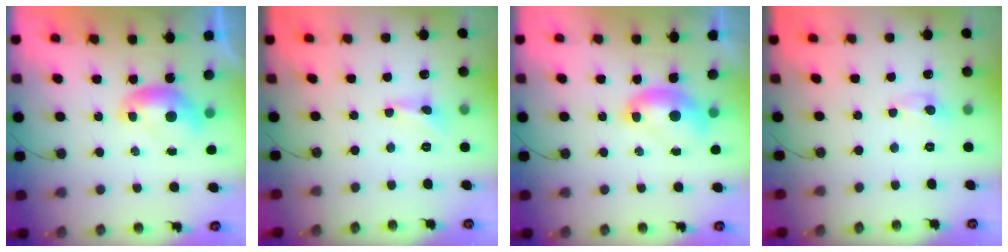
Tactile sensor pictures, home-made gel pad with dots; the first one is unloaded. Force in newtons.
{"total": 2.4, "press": 2.3, "slide": 0.5}
{"total": 2.0, "press": 1.9, "slide": 0.4}
{"total": 0.0}